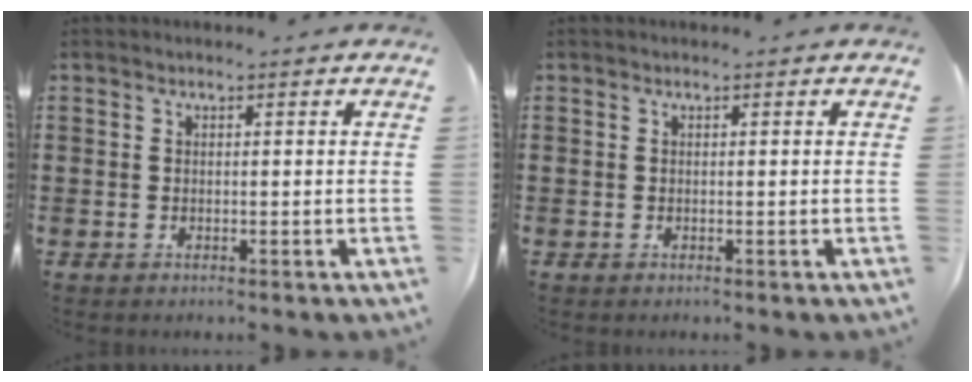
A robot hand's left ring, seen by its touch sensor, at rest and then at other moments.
{"total": 0.0}